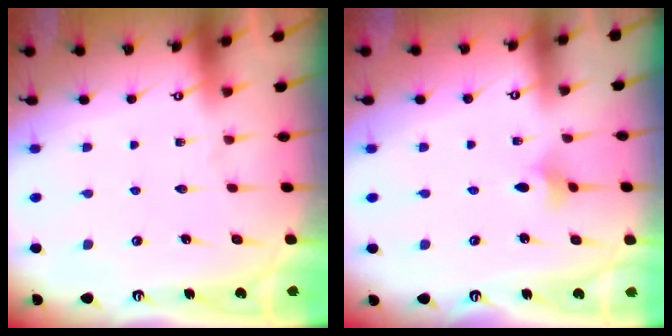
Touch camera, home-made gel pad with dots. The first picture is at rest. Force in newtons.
{"total": 2.0, "press": 2.0, "slide": 0.4}